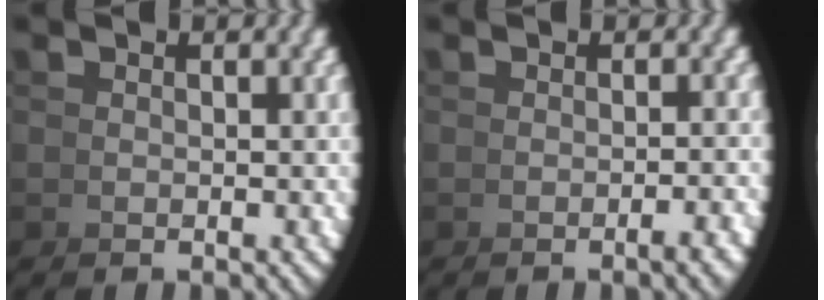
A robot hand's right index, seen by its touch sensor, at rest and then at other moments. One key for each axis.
{"total": 1.9, "fx": -1.0, "fy": 0.5, "fz": 1.6, "tx": -0.011, "ty": 0.015, "tz": -0.021}